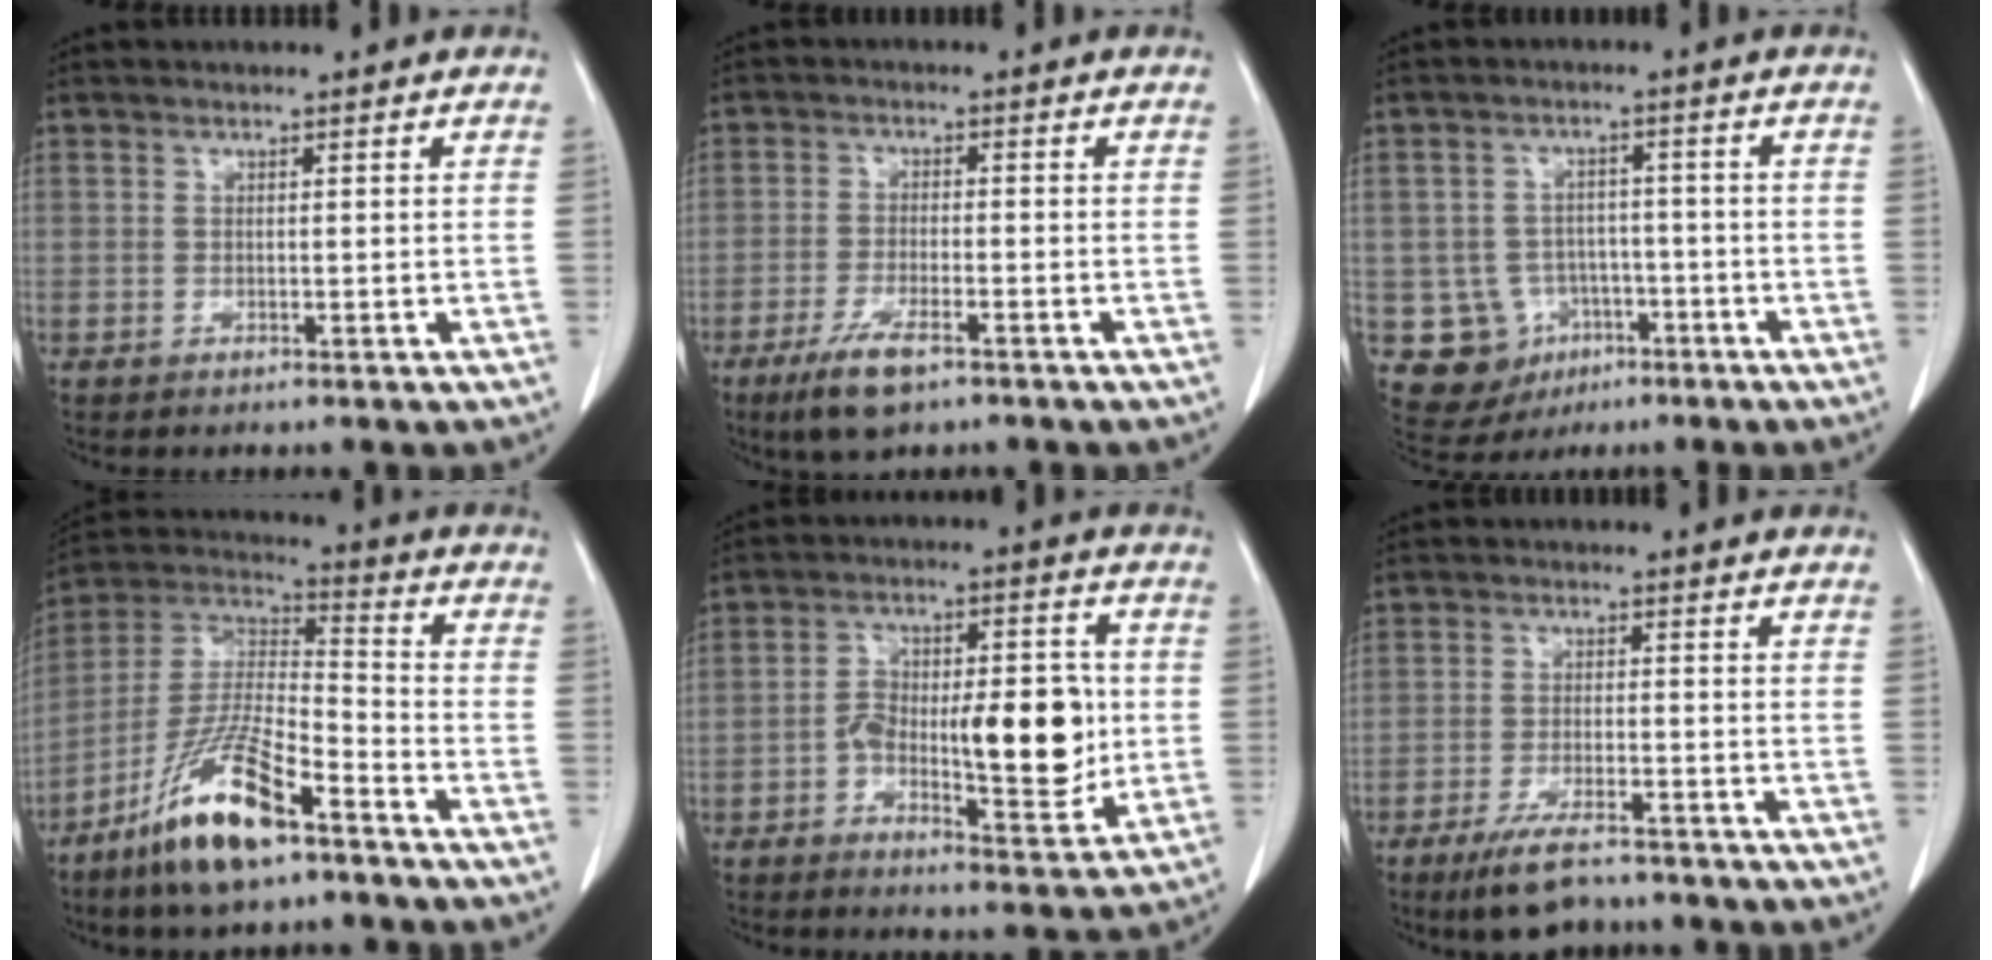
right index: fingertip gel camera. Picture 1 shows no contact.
{"total": 6.5, "force": [-4.1, 1.5, 4.8], "torque": [-0.099, -0.013, -0.068]}
{"total": 8.9, "force": [-2.8, 8.3, 1.7], "torque": [-0.041, 0.015, -0.027]}
{"total": 15.3, "force": [-9.6, 3.3, 11.5], "torque": [-0.234, -0.010, -0.177]}
{"total": 14.2, "force": [-1.6, 5.2, 13.1], "torque": [-0.199, 0.020, -0.019]}
{"total": 7.5, "force": [-6.0, 1.8, 4.3], "torque": [-0.078, -0.014, -0.097]}